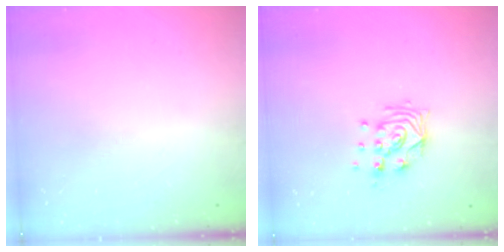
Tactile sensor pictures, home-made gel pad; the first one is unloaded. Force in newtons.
{"total": 10.0, "press": 9.9, "slide": 1.2}